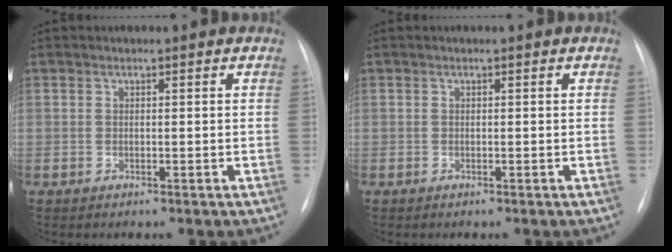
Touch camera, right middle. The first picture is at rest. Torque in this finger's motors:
{"motor_torque": [-0.37, -0.34, 0.02, -0.01]}